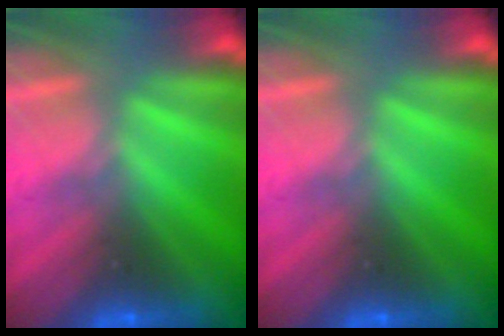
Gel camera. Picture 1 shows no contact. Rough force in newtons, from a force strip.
{"total": 0.0}